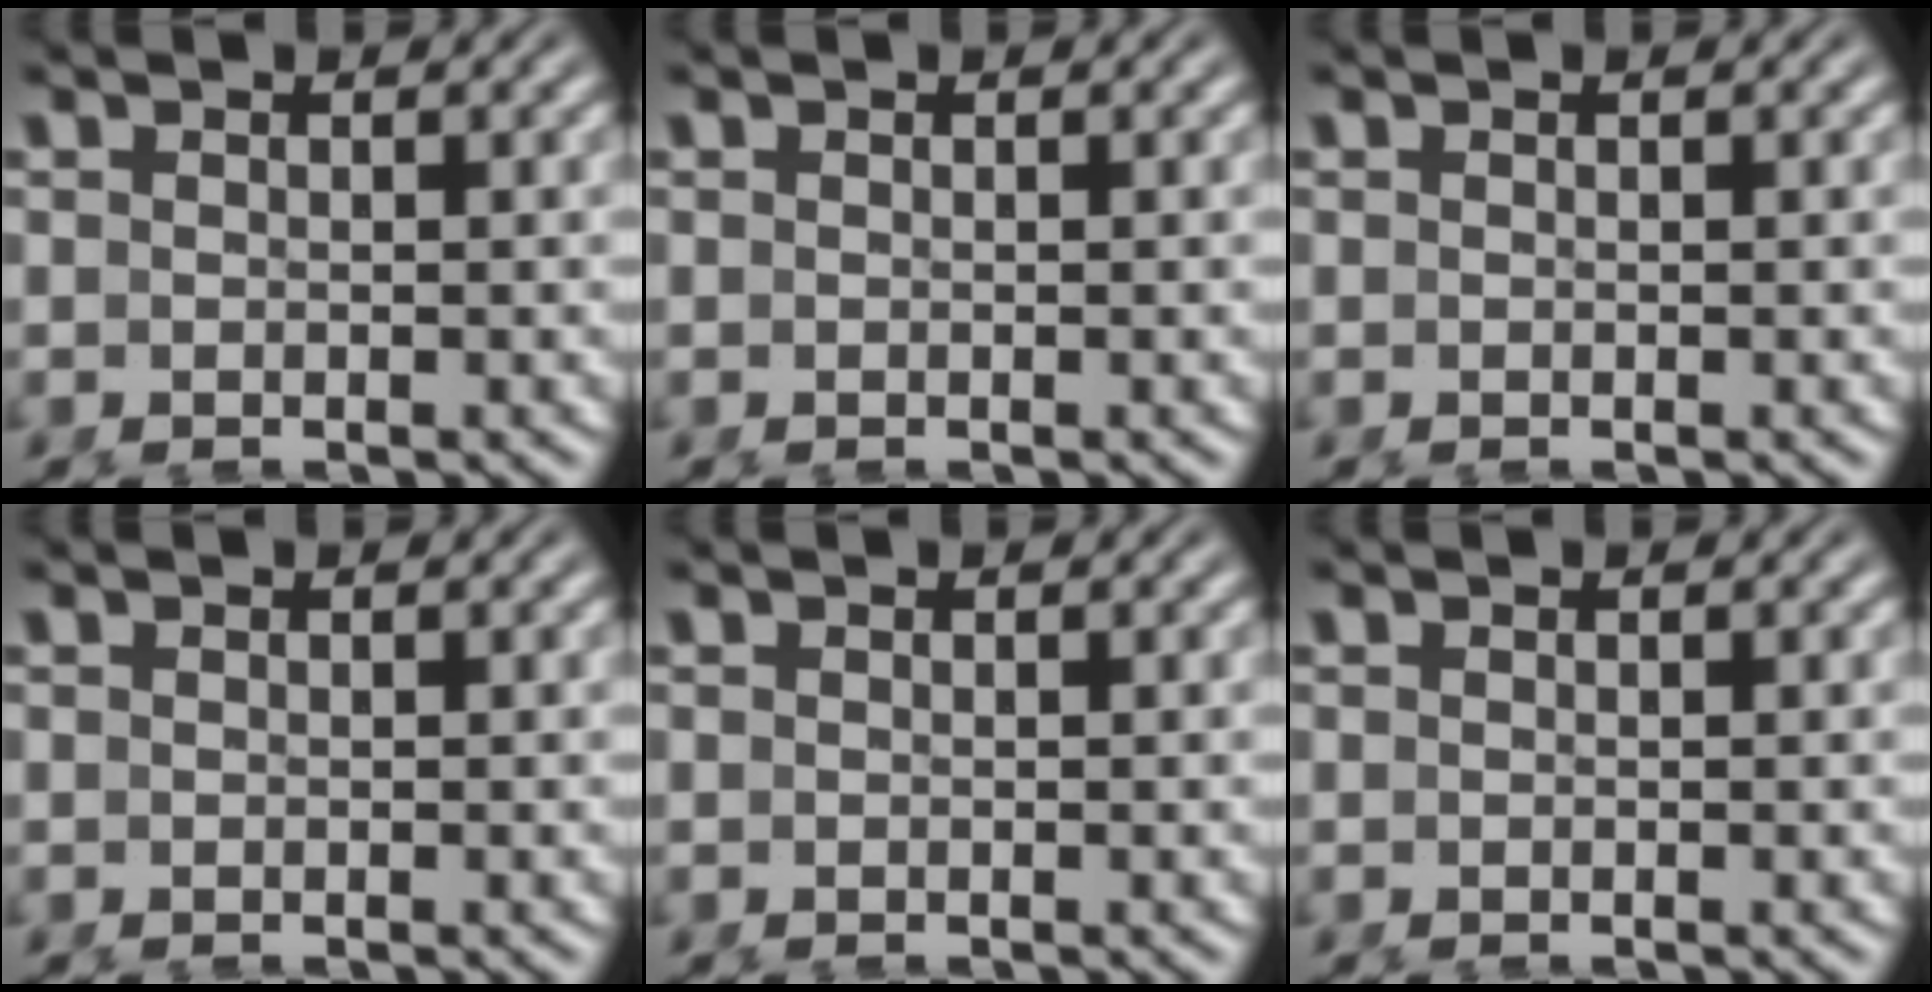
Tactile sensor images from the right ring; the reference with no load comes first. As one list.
[{"total": 0.0}, {"total": 0.0}, {"total": 0.0}, {"total": 0.0}, {"total": 0.0}]